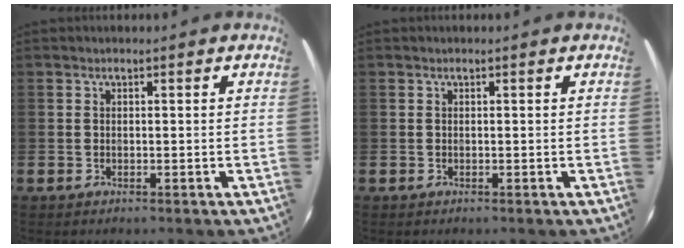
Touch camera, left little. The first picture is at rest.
{"total": 0.0}